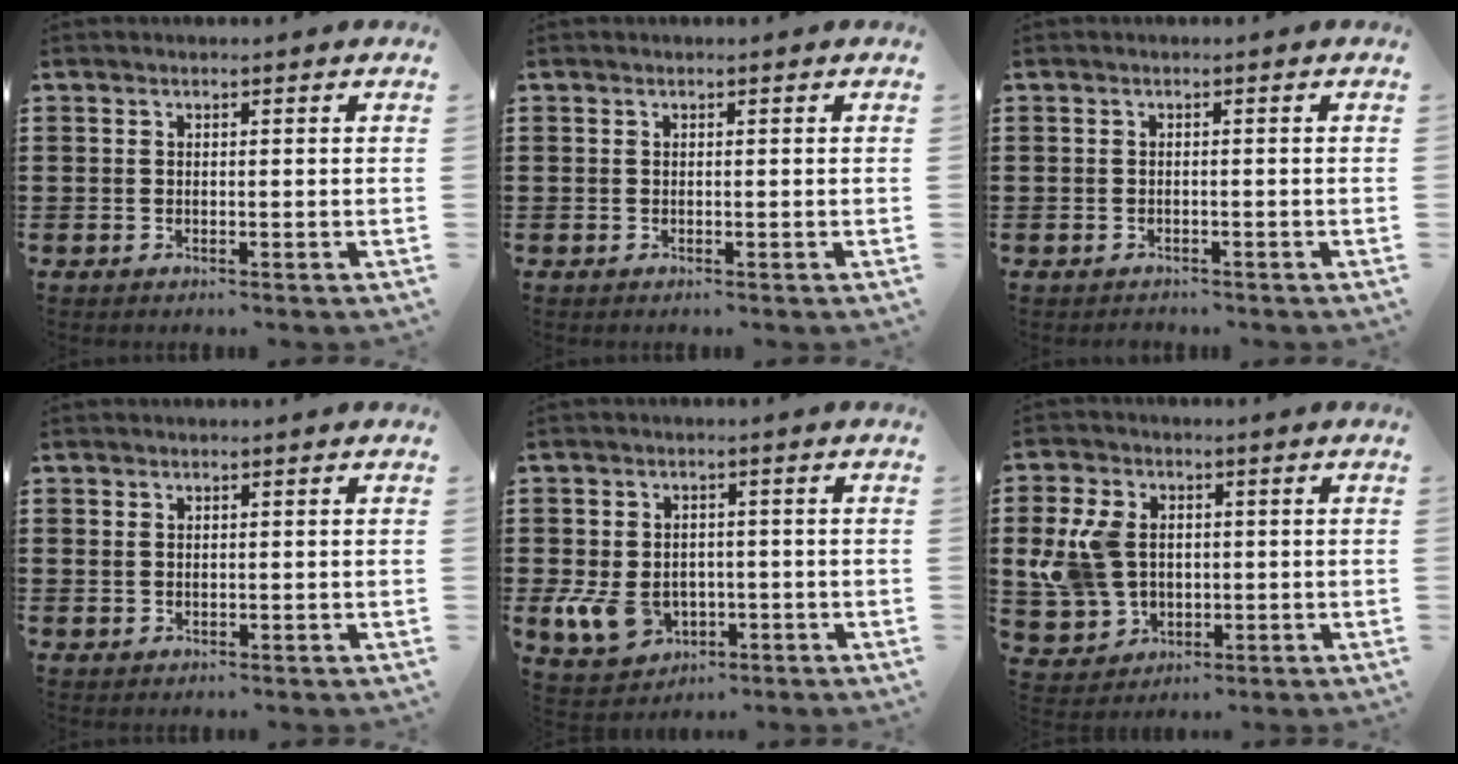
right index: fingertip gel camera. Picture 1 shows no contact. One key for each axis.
{"total": 0.0}
{"total": 0.7, "fx": -0.6, "fy": 0.3, "fz": 0.0, "tx": -0.002, "ty": 0.001, "tz": -0.014}
{"total": 0.9, "fx": 0.5, "fy": 0.7, "fz": 0.3, "tx": -0.008, "ty": 0.004, "tz": 0.010}
{"total": 7.2, "fx": -1.9, "fy": 5.5, "fz": 4.2, "tx": -0.120, "ty": 0.003, "tz": -0.038}
{"total": 9.4, "fx": 0.8, "fy": 7.1, "fz": 6.1, "tx": -0.169, "ty": 0.011, "tz": 0.011}